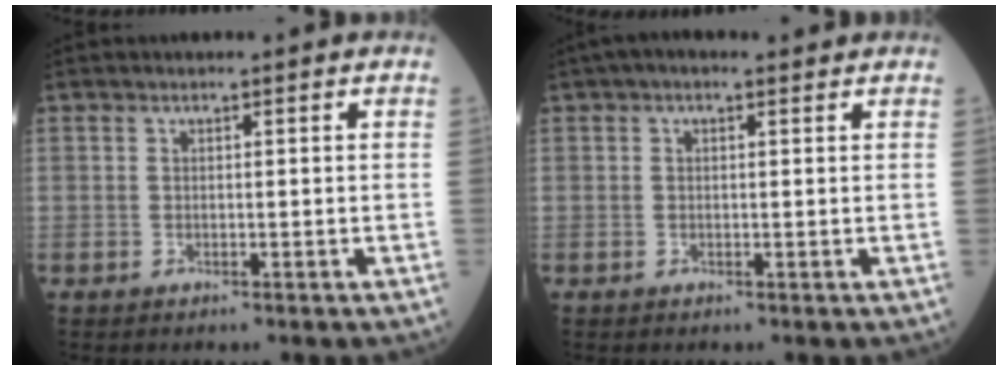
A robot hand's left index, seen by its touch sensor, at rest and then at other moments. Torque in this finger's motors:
{"motor_torque": [0.14, -0.12, -0.04, 0.02]}